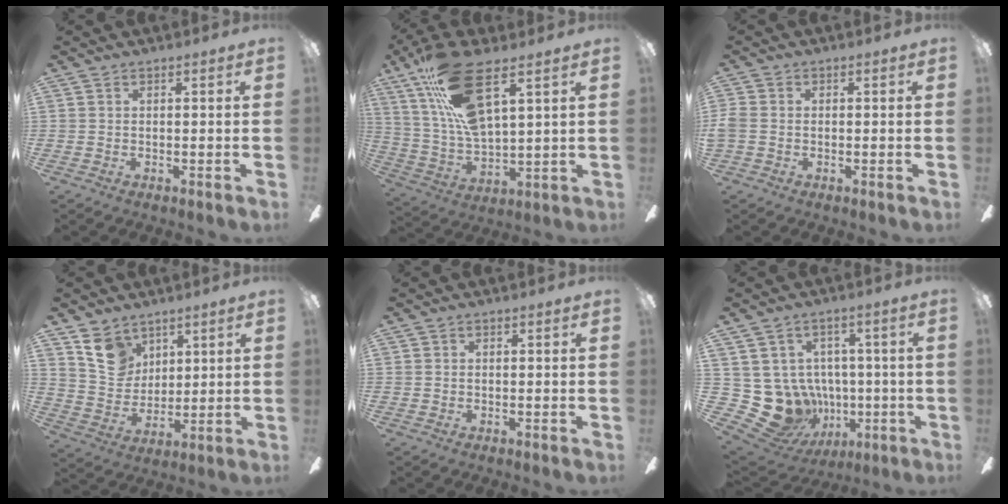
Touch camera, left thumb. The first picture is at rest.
{"total": 18.6, "force": [10.5, 6.6, 13.9], "torque": [-0.284, -0.036, 0.178]}
{"total": 2.8, "force": [-0.7, 1.8, 2.0], "torque": [-0.047, 0.003, -0.017]}
{"total": 10.1, "force": [6.4, 7.2, 3.0], "torque": [-0.060, -0.025, 0.127]}
{"total": 0.0}
{"total": 13.5, "force": [-3.0, 12.2, 5.0], "torque": [-0.146, -0.006, -0.029]}